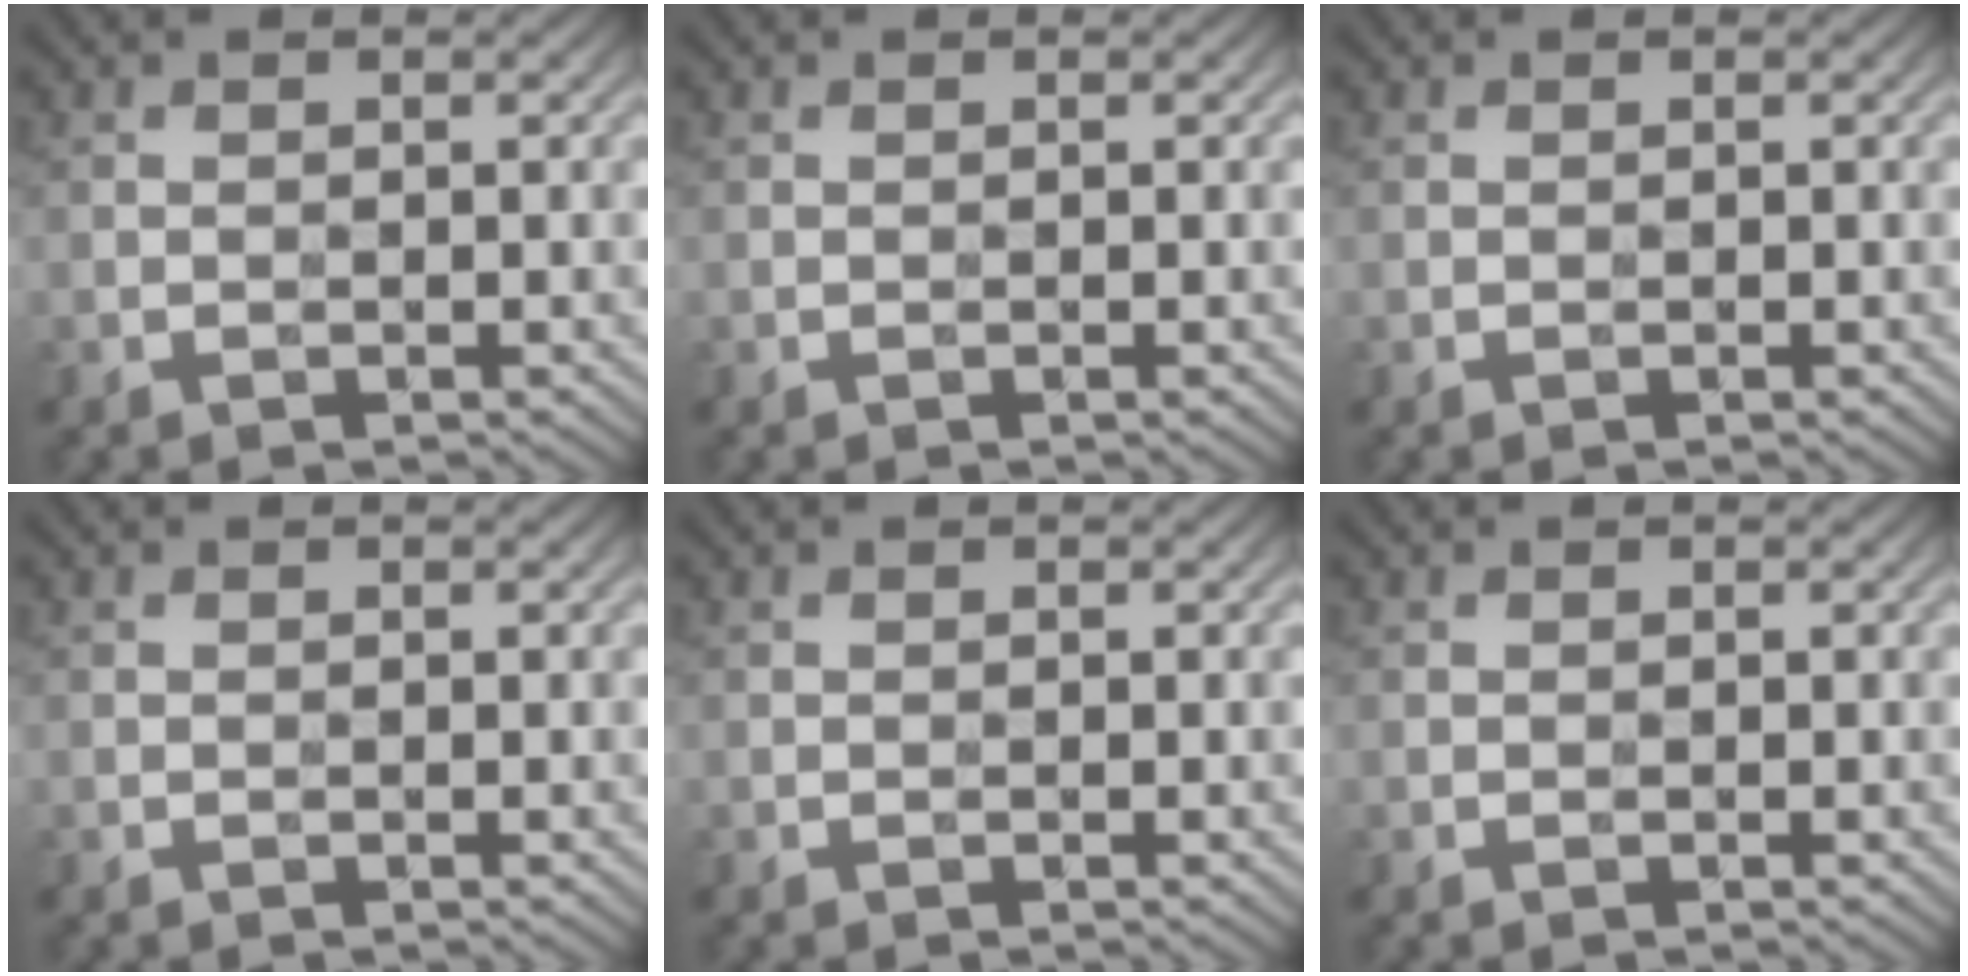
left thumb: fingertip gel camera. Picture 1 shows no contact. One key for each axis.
{"total": 0.0}
{"total": 0.0}
{"total": 0.0}
{"total": 0.0}
{"total": 0.0}